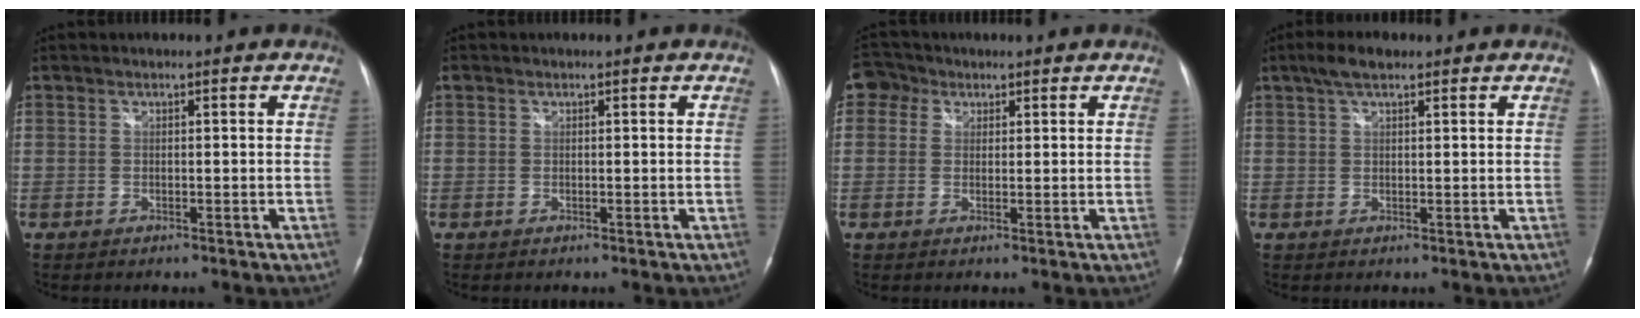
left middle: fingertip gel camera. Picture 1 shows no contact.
{"total": 0.0}
{"total": 3.7, "force": [1.7, 3.2, 0.9], "torque": [-0.021, 0.015, 0.029]}
{"total": 3.8, "force": [2.6, 1.2, 2.4], "torque": [-0.055, 0.015, 0.048]}